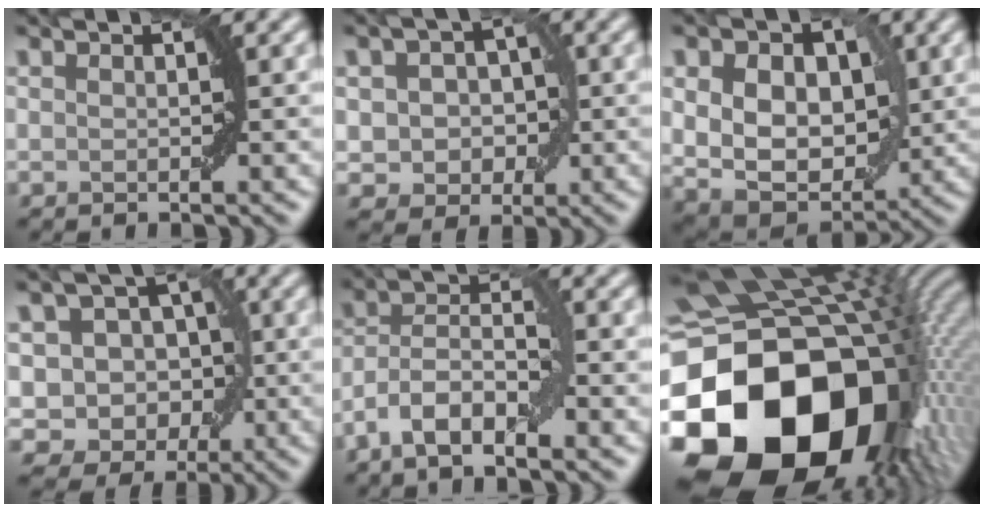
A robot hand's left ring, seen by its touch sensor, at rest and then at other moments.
{"total": 3.9, "force": [0.1, 3.3, 2.1], "torque": [-0.020, 0.002, -0.007]}
{"total": 11.4, "force": [2.4, 8.1, 7.6], "torque": [-0.111, 0.017, 0.034]}
{"total": 6.9, "force": [-0.1, 6.1, 3.3], "torque": [-0.014, 0.010, -0.028]}
{"total": 6.0, "force": [-3.0, 2.3, 4.7], "torque": [-0.085, 0.010, -0.063]}
{"total": 22.4, "force": [-6.0, 16.5, 13.9], "torque": [-0.312, -0.065, -0.064]}